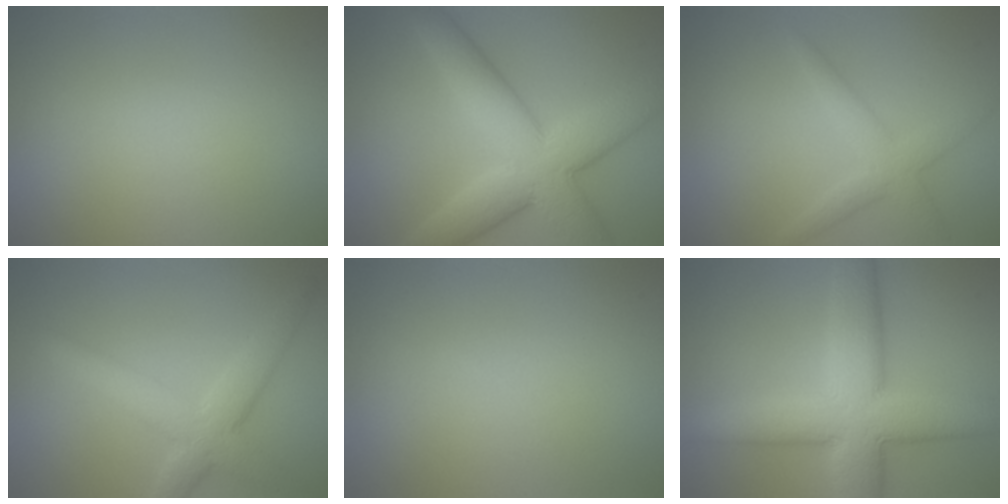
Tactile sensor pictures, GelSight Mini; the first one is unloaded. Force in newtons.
{"total": 9.4, "press": 9.4, "slide": 0.6}
{"total": 2.7, "press": 2.7, "slide": 0.0}
{"total": 4.8, "press": 4.8, "slide": 0.2}
{"total": 0.0}
{"total": 10.7, "press": 10.7, "slide": 0.4}